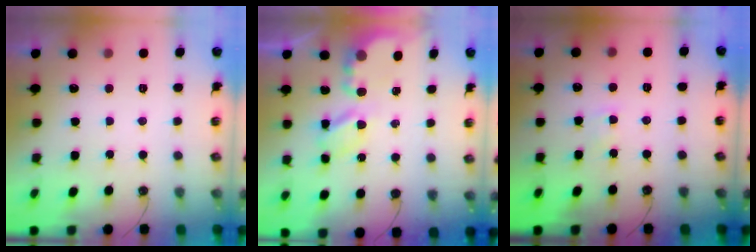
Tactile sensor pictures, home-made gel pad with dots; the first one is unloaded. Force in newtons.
{"total": 5.4, "press": 5.4, "slide": 0.2}
{"total": 2.4, "press": 2.4, "slide": 0.4}